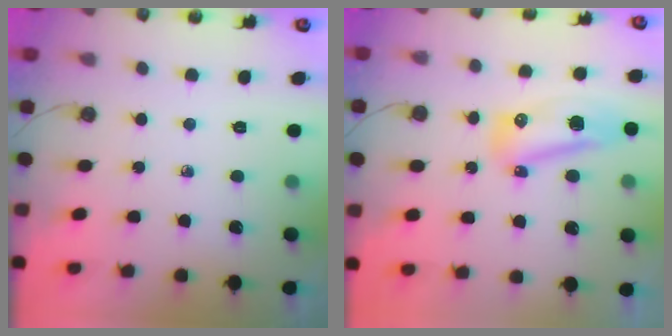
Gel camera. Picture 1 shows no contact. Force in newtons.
{"total": 8.7, "press": 8.6, "slide": 1.1}